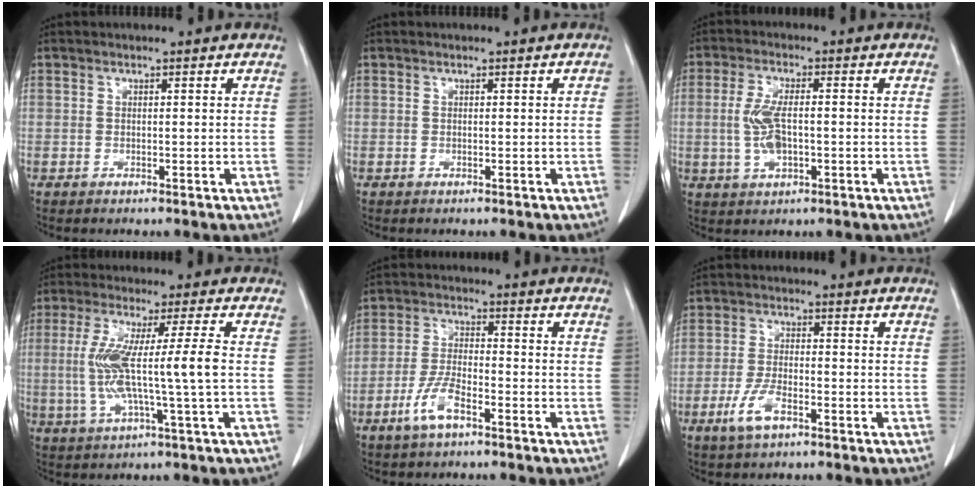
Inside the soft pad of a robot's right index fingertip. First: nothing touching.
{"total": 0.0}
{"total": 5.9, "force": [-0.5, 2.1, 5.6], "torque": [-0.125, 0.004, -0.006]}
{"total": 10.1, "force": [-0.3, -0.7, 10.1], "torque": [-0.212, 0.000, -0.006]}
{"total": 5.9, "force": [-3.4, 1.6, 4.6], "torque": [-0.099, -0.001, -0.065]}
{"total": 5.2, "force": [-2.7, 1.8, 4.1], "torque": [-0.087, -0.004, -0.049]}